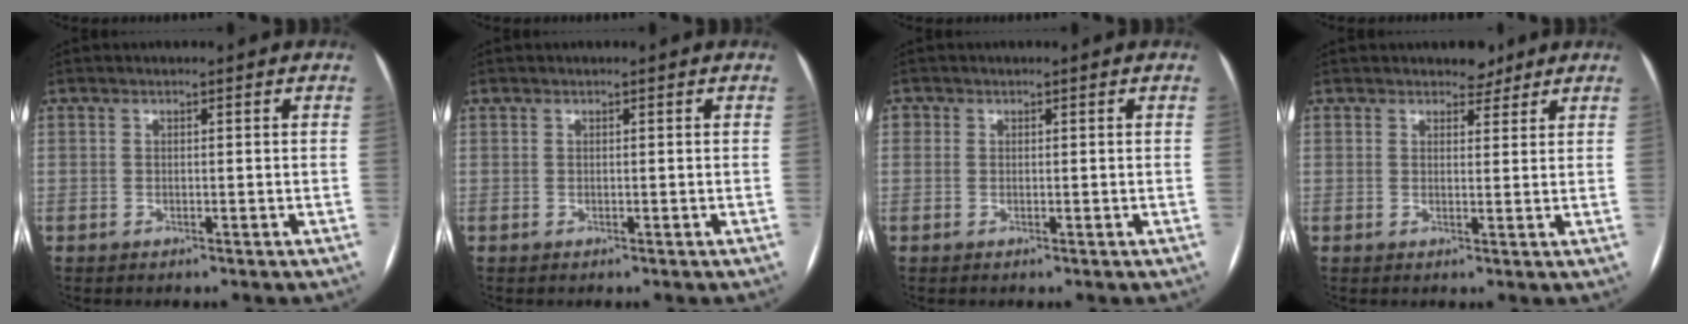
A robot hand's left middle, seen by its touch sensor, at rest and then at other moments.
{"total": 0.0}
{"total": 0.7, "force": [0.2, 0.7, 0.1], "torque": [0.005, 0.002, 0.001]}
{"total": 2.8, "force": [2.3, 1.4, 0.6], "torque": [-0.004, 0.000, 0.030]}